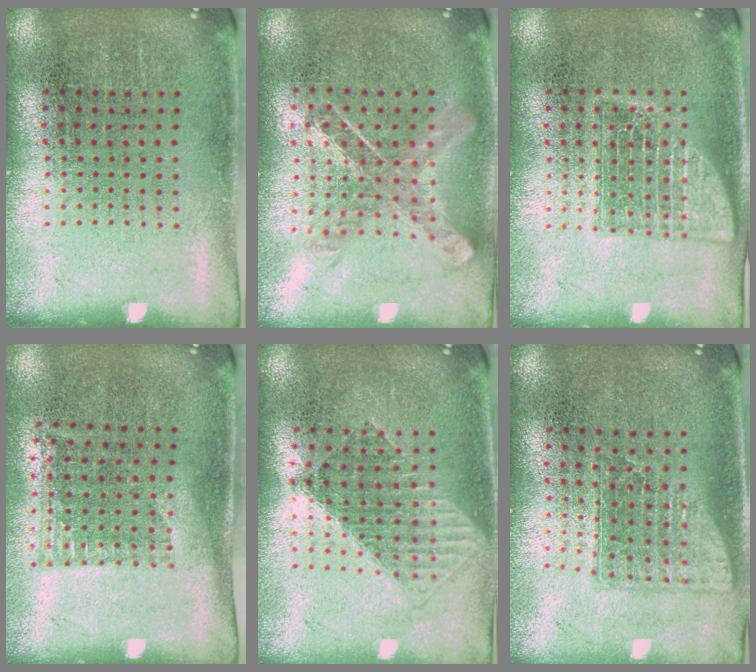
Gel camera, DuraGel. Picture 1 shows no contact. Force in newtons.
{"total": 1.0, "press": 1.0, "slide": 0.1}
{"total": 2.5, "press": 2.5, "slide": 0.3}
{"total": 1.2, "press": 0.9, "slide": 0.8}
{"total": 1.5, "press": 1.3, "slide": 0.8}
{"total": 1.6, "press": 1.3, "slide": 1.0}